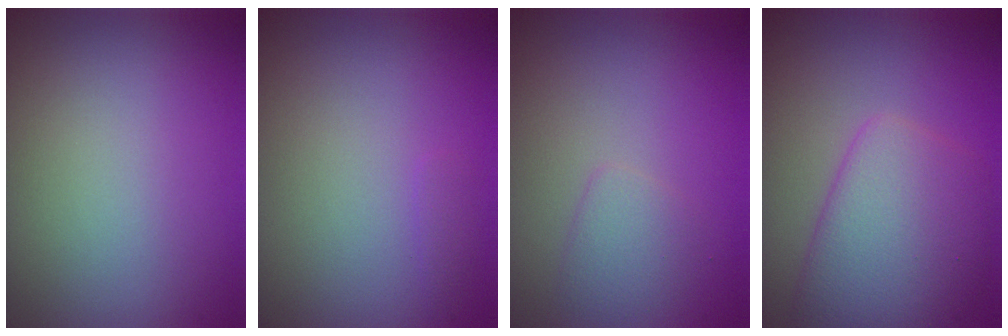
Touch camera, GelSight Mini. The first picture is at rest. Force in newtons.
{"total": 0.6, "press": 0.6, "slide": 0.0}
{"total": 1.4, "press": 1.4, "slide": 0.1}
{"total": 5.5, "press": 5.4, "slide": 0.2}